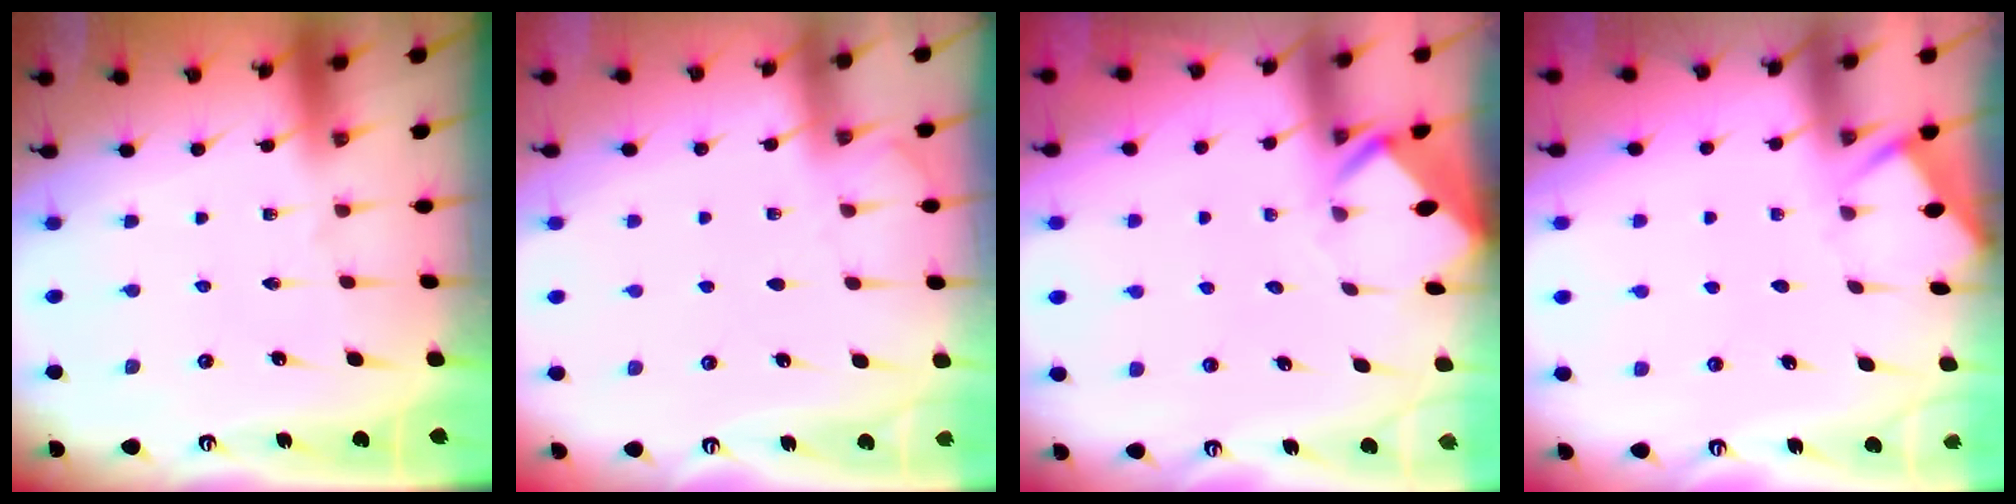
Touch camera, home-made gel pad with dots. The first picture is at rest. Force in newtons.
{"total": 3.6, "press": 3.6, "slide": 0.5}
{"total": 3.5, "press": 3.5, "slide": 0.2}
{"total": 3.0, "press": 3.0, "slide": 0.2}